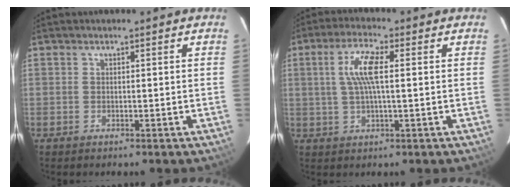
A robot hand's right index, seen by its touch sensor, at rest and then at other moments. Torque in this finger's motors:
{"motor_torque": [0.47, -0.11, 0.42, 0.15]}